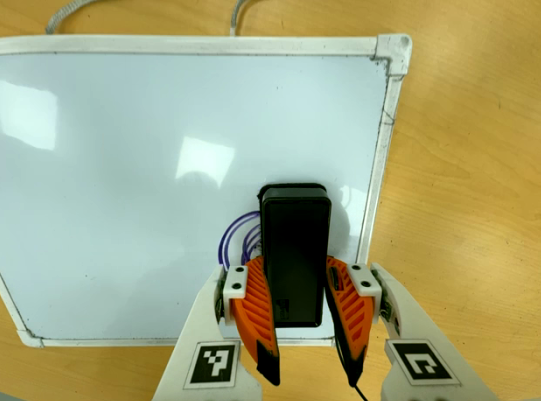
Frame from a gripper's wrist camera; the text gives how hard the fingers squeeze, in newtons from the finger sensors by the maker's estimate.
{"total": 13.3, "left": 13.5, "right": 13.1}